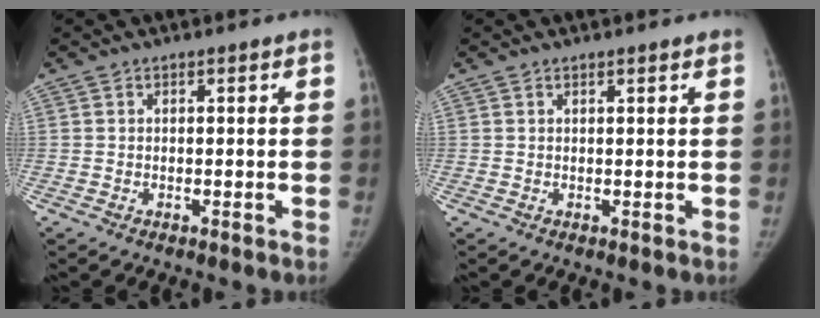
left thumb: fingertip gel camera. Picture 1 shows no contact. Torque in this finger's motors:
{"motor_torque": [-0.37, -0.24, -0.47, 0.13, -0.05]}